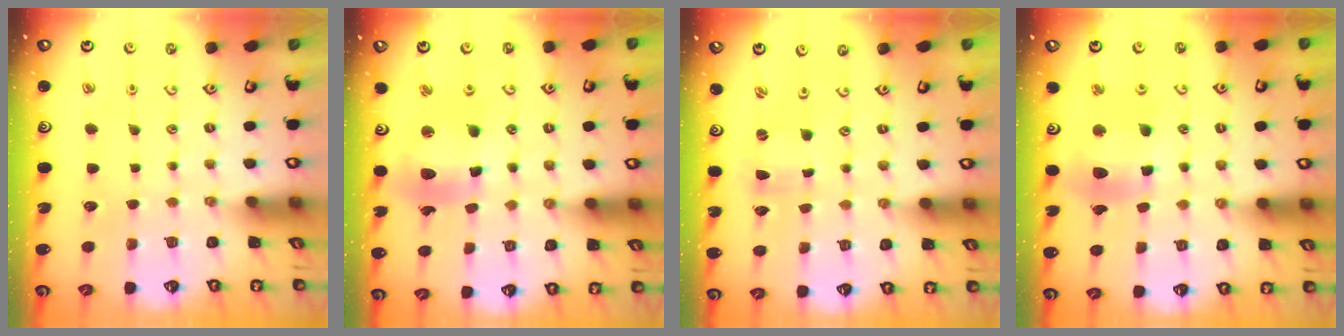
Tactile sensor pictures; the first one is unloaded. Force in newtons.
{"total": 12.4, "press": 12.3, "slide": 1.6}
{"total": 0.0}
{"total": 10.4, "press": 10.3, "slide": 1.2}